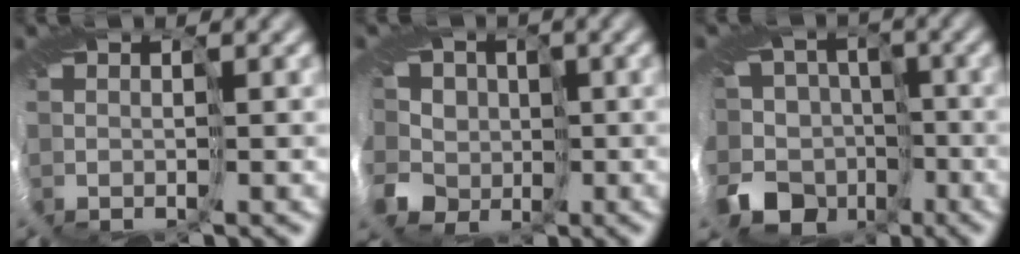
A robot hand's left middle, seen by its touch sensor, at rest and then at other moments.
{"total": 8.1, "force": [0.0, 7.5, 3.0], "torque": [-0.091, 0.019, -0.048]}
{"total": 9.0, "force": [-3.7, 7.4, 3.4], "torque": [-0.068, 0.012, -0.082]}